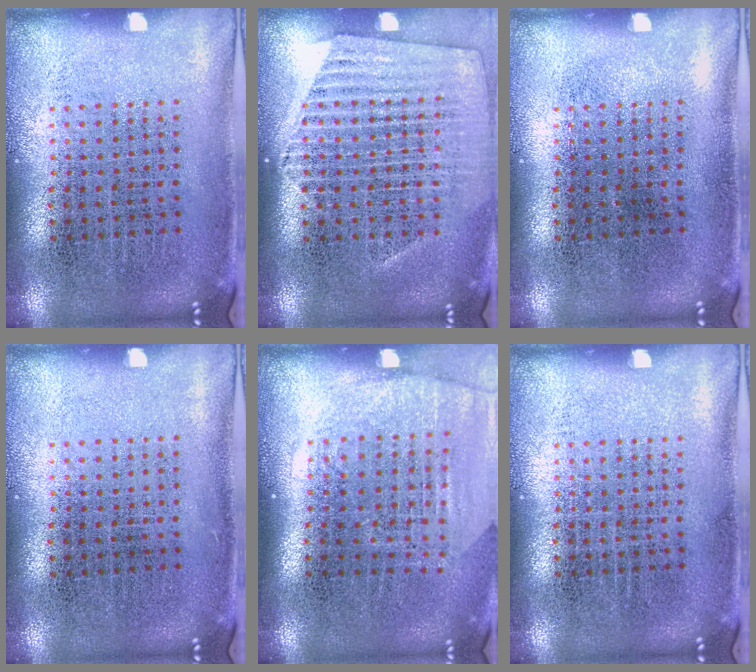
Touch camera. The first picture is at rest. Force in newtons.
{"total": 1.5, "press": 1.4, "slide": 0.5}
{"total": 0.0}
{"total": 0.0}
{"total": 1.8, "press": 1.6, "slide": 0.7}
{"total": 0.0}